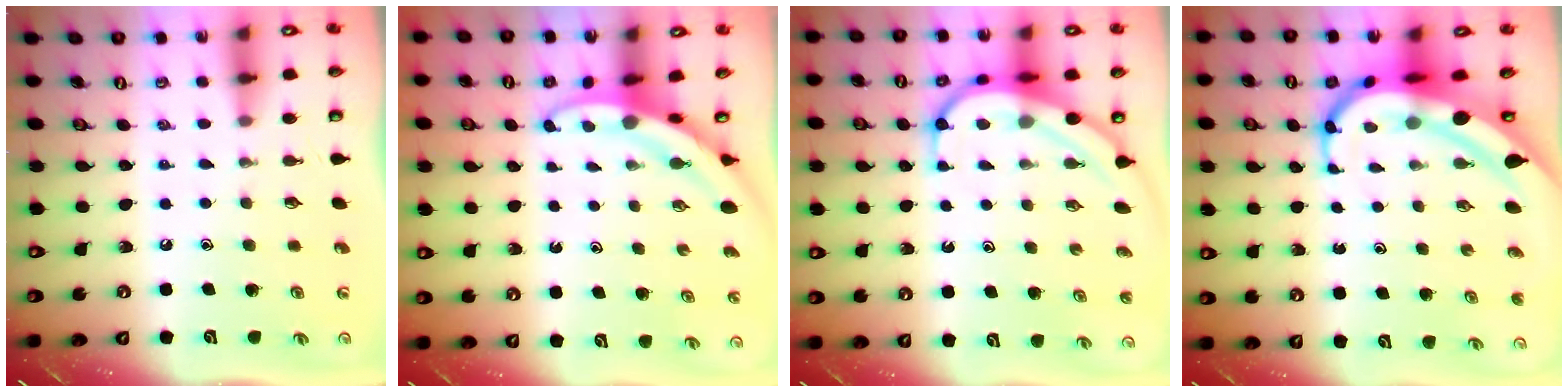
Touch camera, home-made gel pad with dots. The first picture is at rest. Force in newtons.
{"total": 3.3, "press": 3.3, "slide": 0.2}
{"total": 8.4, "press": 8.3, "slide": 0.7}
{"total": 9.6, "press": 9.6, "slide": 1.2}